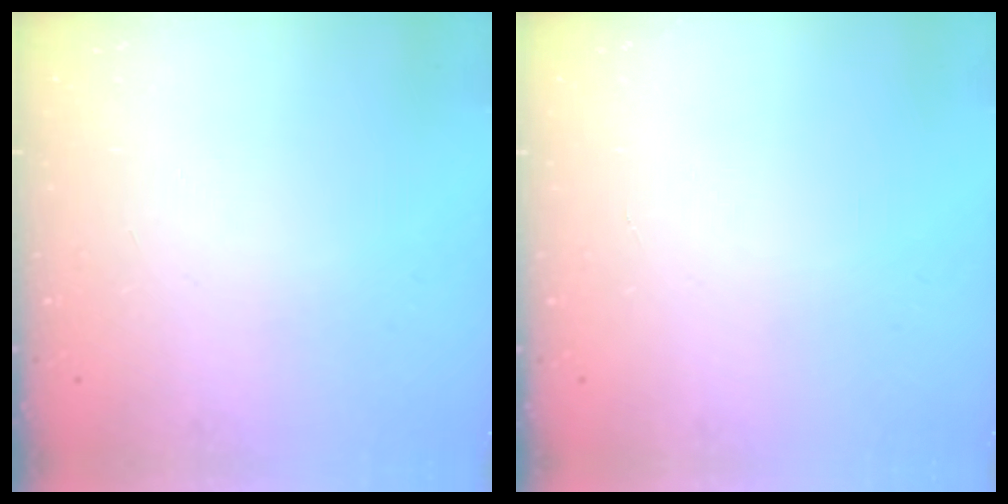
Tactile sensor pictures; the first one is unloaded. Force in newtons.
{"total": 0.0}